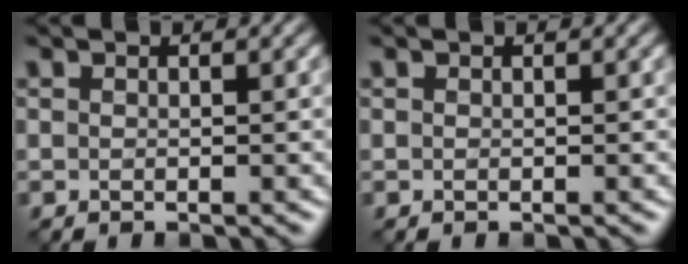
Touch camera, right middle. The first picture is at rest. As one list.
[{"total": 0.0}]